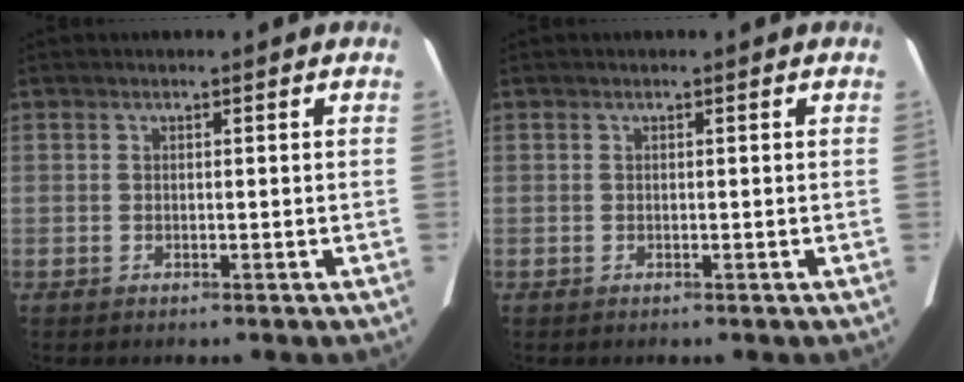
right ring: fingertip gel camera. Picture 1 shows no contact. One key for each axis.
{"total": 0.0}